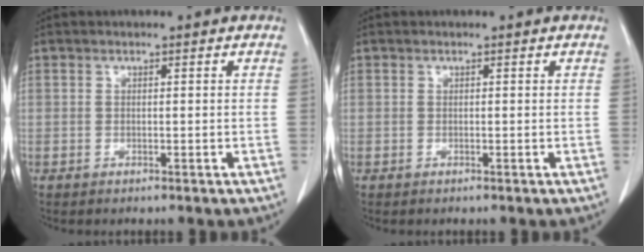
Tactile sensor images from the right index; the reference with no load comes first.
{"total": 0.0}